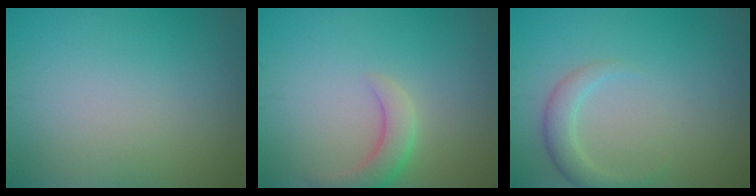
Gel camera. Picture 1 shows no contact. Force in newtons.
{"total": 2.9, "press": 2.8, "slide": 0.3}
{"total": 2.4, "press": 2.4, "slide": 0.2}